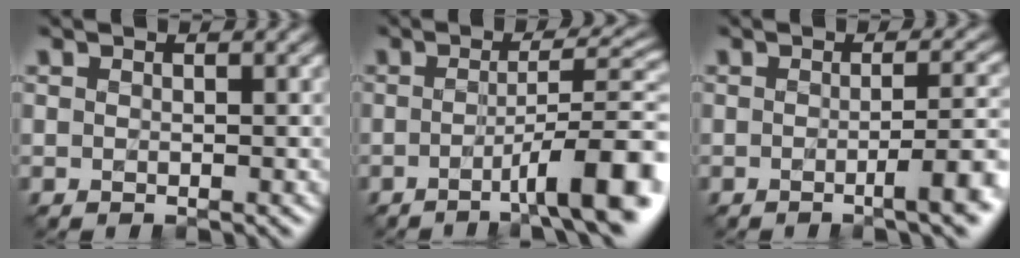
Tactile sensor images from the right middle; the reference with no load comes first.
{"total": 8.5, "force": [-3.3, 1.5, 7.7], "torque": [-0.097, 0.013, -0.055]}
{"total": 4.3, "force": [-1.3, 0.8, 4.0], "torque": [-0.049, 0.002, -0.024]}